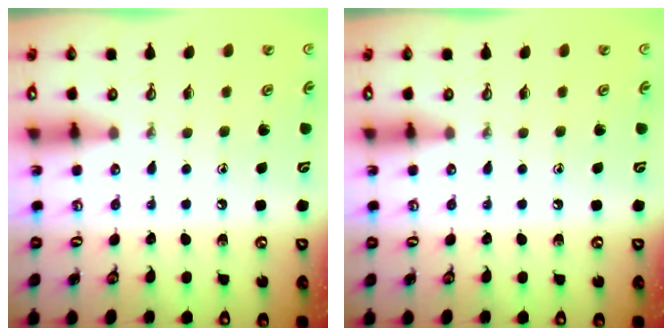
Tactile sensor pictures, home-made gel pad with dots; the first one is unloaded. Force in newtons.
{"total": 0.0}